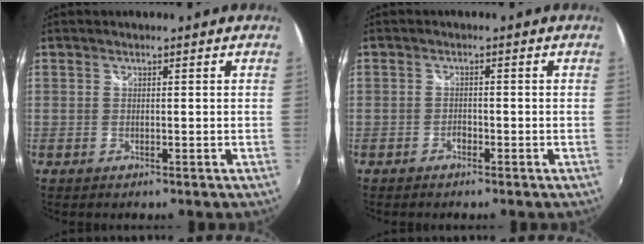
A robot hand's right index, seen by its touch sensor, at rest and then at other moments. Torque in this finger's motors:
{"motor_torque": [0.03, 0.04, 0.05, -0.01]}